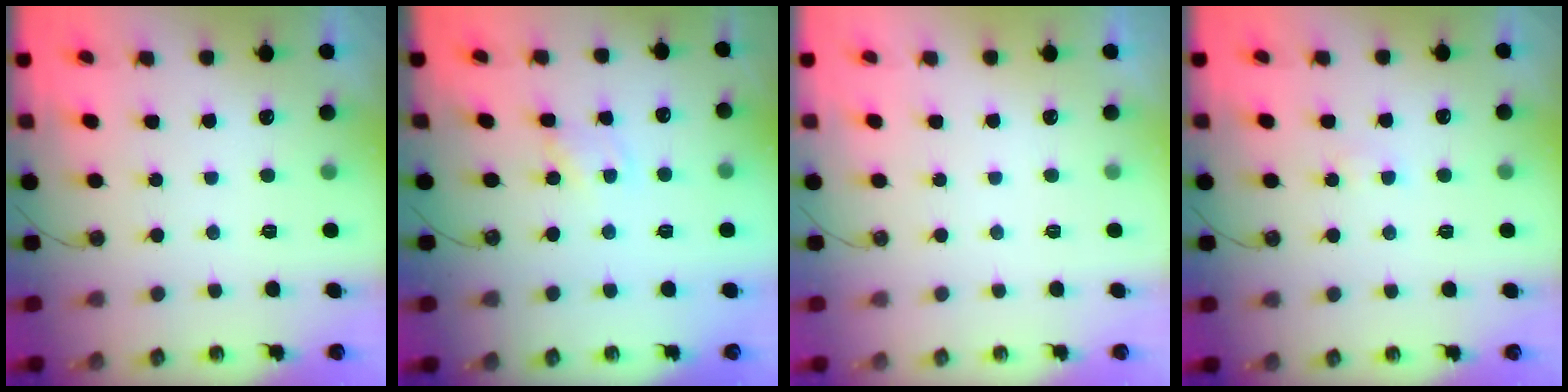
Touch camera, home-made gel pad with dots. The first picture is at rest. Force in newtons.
{"total": 2.6, "press": 2.5, "slide": 0.4}
{"total": 0.0}
{"total": 2.4, "press": 2.3, "slide": 0.4}